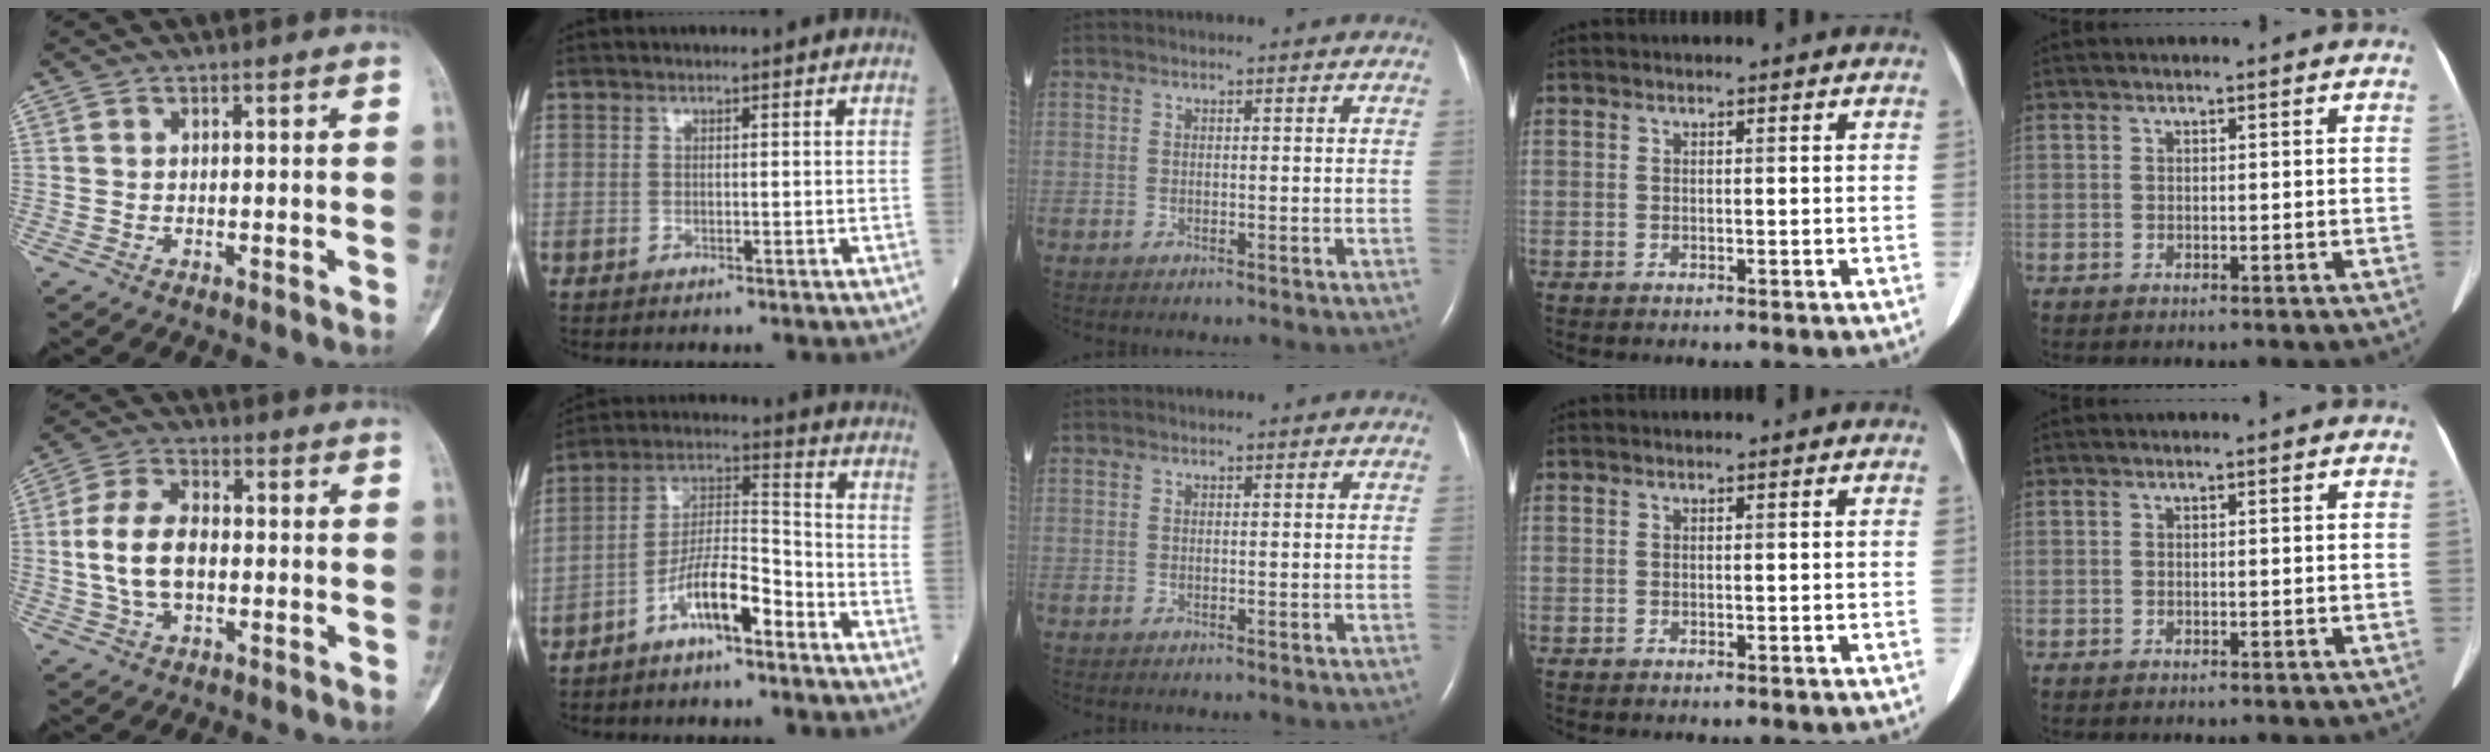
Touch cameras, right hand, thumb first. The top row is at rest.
{"thumb": {"total": 10.6, "force": [-0.8, 6.4, 8.4], "torque": [-0.161, 0.019, -0.017]}, "index": {"total": 9.5, "force": [-5.7, 2.0, 7.4], "torque": [-0.145, 0.014, -0.108]}}